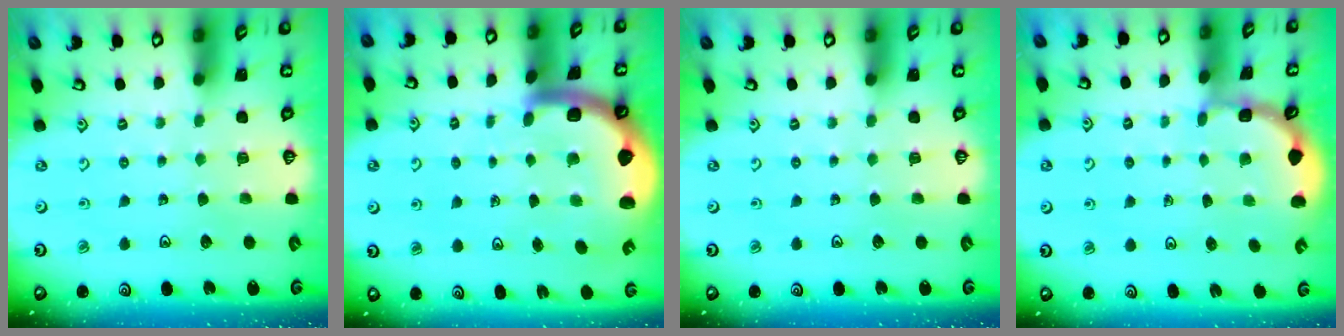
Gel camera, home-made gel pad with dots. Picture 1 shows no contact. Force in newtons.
{"total": 7.5, "press": 7.3, "slide": 1.8}
{"total": 0.0}
{"total": 2.0, "press": 2.0, "slide": 0.1}